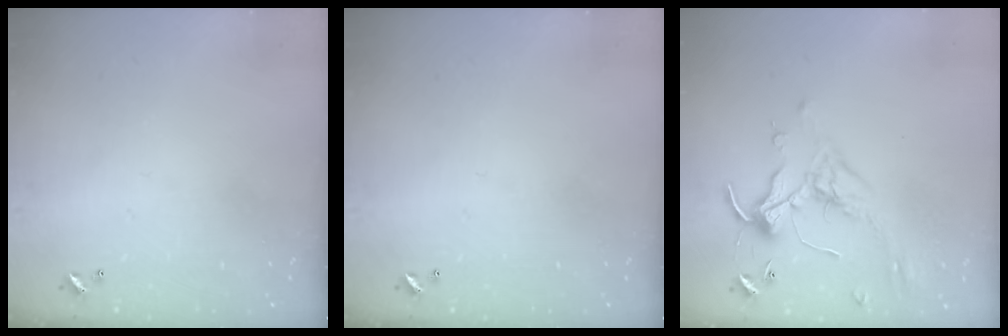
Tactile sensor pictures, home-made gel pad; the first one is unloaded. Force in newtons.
{"total": 0.0}
{"total": 0.6, "press": 0.5, "slide": 0.3}